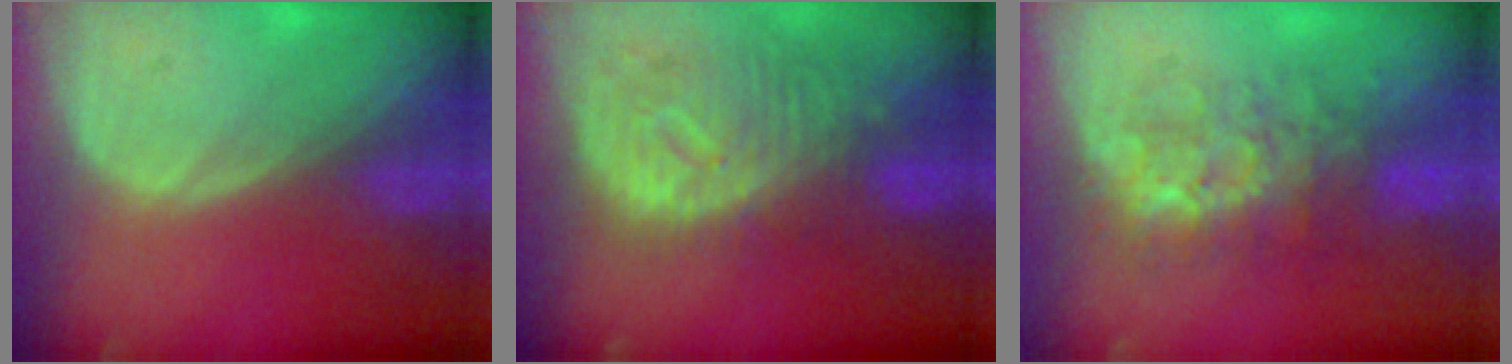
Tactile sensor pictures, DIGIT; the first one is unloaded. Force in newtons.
{"total": 11.0, "press": 9.6, "slide": 5.4}
{"total": 7.7, "press": 7.6, "slide": 1.4}